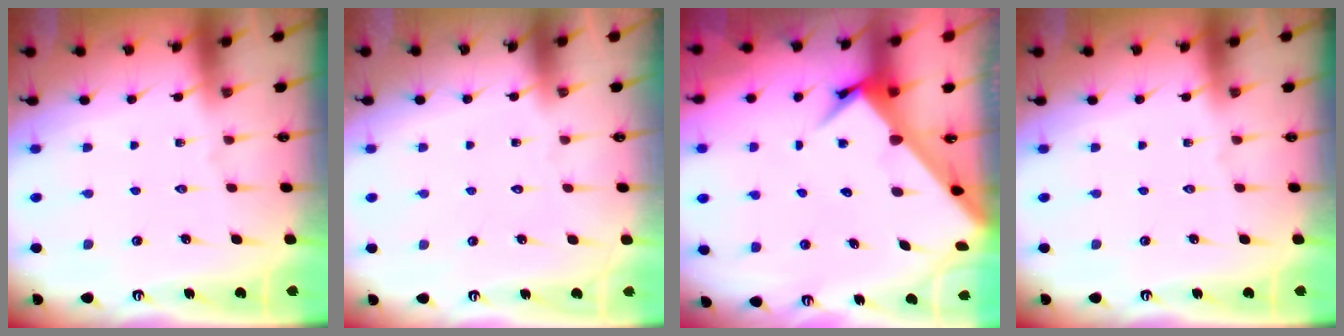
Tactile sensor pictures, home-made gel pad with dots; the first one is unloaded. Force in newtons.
{"total": 1.7, "press": 1.7, "slide": 0.1}
{"total": 4.5, "press": 4.5, "slide": 0.3}
{"total": 0.0}